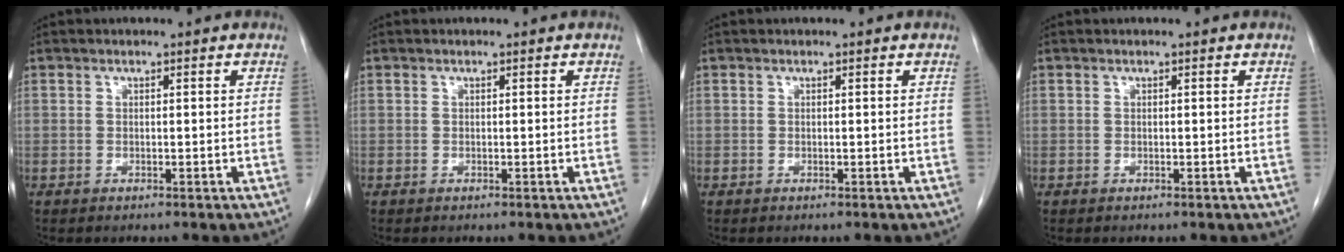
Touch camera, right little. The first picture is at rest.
{"total": 0.0}
{"total": 0.0}
{"total": 0.0}